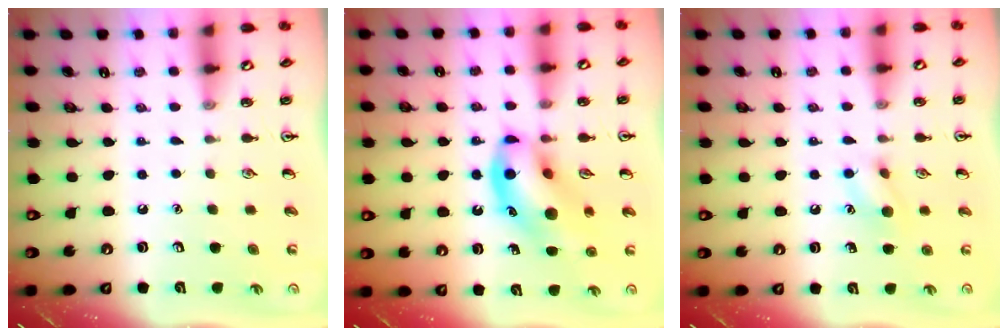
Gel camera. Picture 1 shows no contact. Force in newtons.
{"total": 15.0, "press": 14.6, "slide": 3.2}
{"total": 7.9, "press": 7.8, "slide": 0.8}